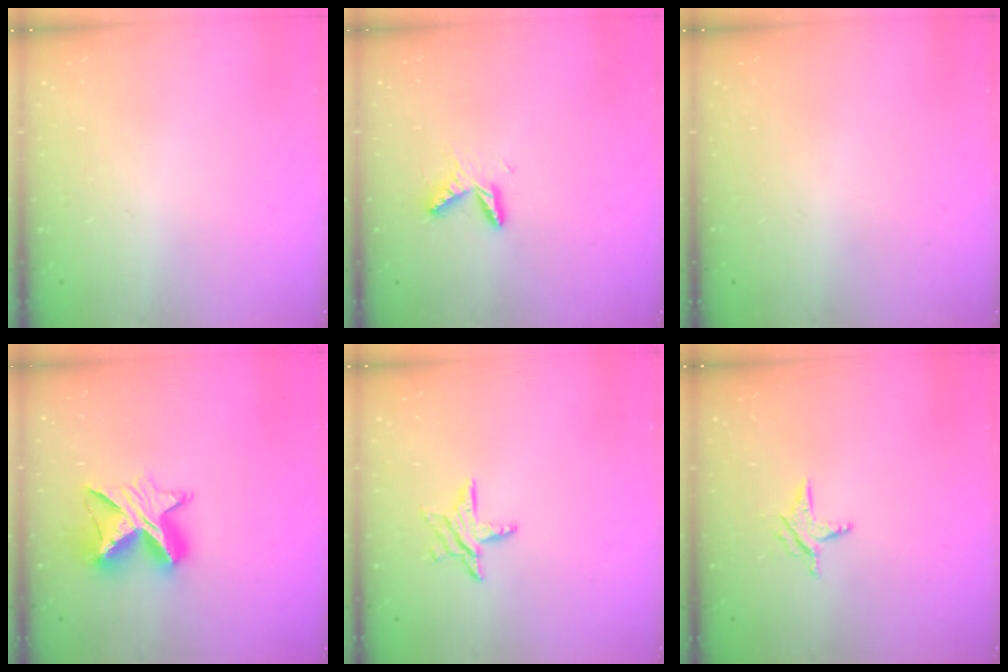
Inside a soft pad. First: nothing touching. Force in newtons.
{"total": 6.1, "press": 6.1, "slide": 0.5}
{"total": 0.0}
{"total": 10.9, "press": 10.9, "slide": 0.8}
{"total": 7.4, "press": 7.4, "slide": 0.6}
{"total": 4.9, "press": 4.9, "slide": 0.4}